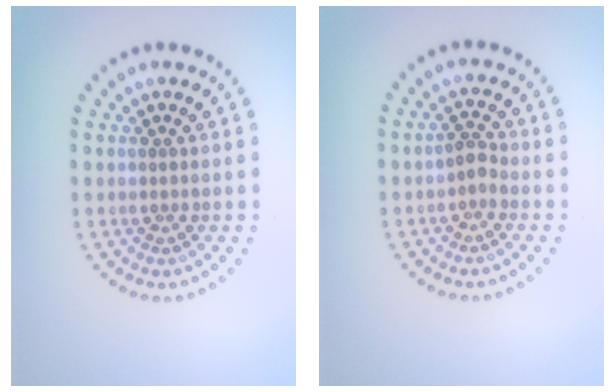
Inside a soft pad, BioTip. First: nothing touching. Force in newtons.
{"total": 1.3, "press": 1.0, "slide": 0.8}